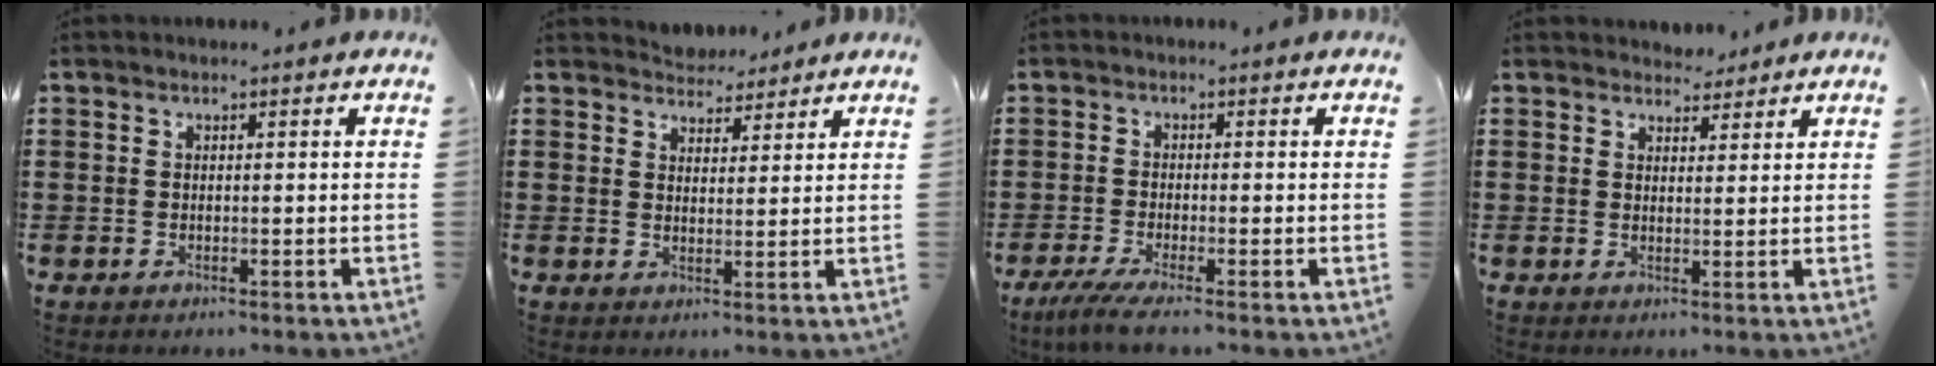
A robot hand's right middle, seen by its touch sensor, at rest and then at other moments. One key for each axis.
{"total": 3.8, "fx": 3.6, "fy": 1.1, "fz": -0.3, "tx": 0.001, "ty": -0.012, "tz": 0.070}
{"total": 3.0, "fx": -2.1, "fy": -0.2, "fz": 2.1, "tx": -0.050, "ty": -0.015, "tz": -0.041}
{"total": 3.0, "fx": 2.8, "fy": 1.1, "fz": -0.1, "tx": 0.001, "ty": -0.004, "tz": 0.053}